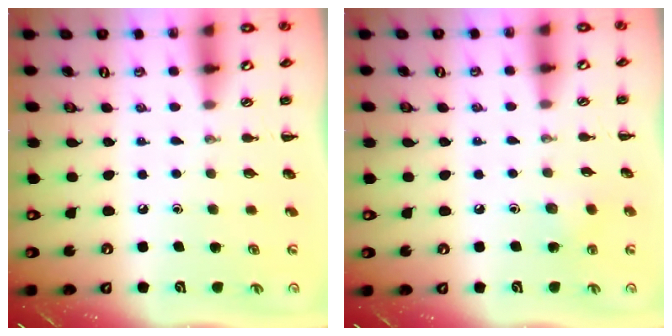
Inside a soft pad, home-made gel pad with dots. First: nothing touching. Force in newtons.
{"total": 5.0, "press": 4.8, "slide": 1.4}